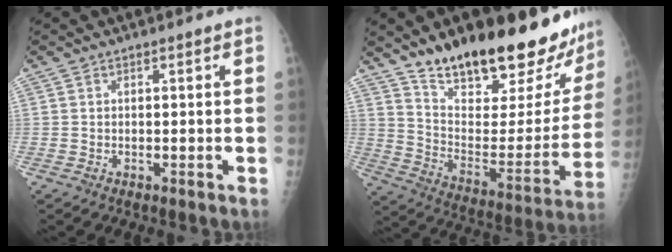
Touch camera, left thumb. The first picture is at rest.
{"total": 28.4, "force": [21.9, 9.4, 15.4], "torque": [-0.199, -0.103, 0.327]}